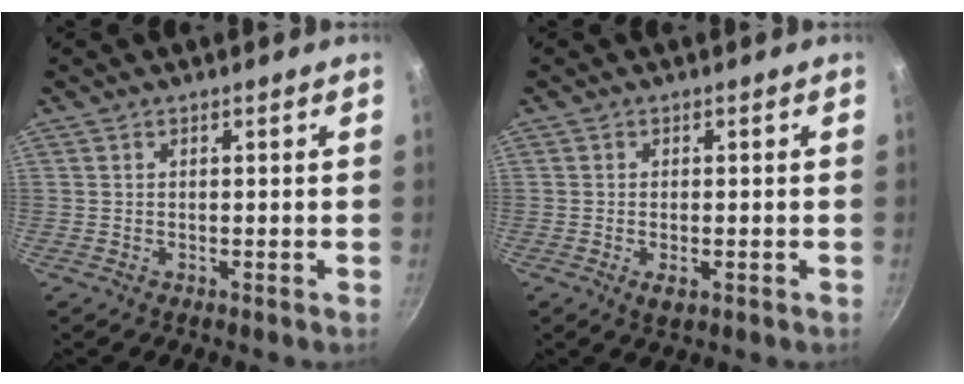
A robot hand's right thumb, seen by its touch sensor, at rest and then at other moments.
{"total": 2.5, "force": [-0.9, 1.1, 2.0], "torque": [-0.037, 0.002, -0.013]}